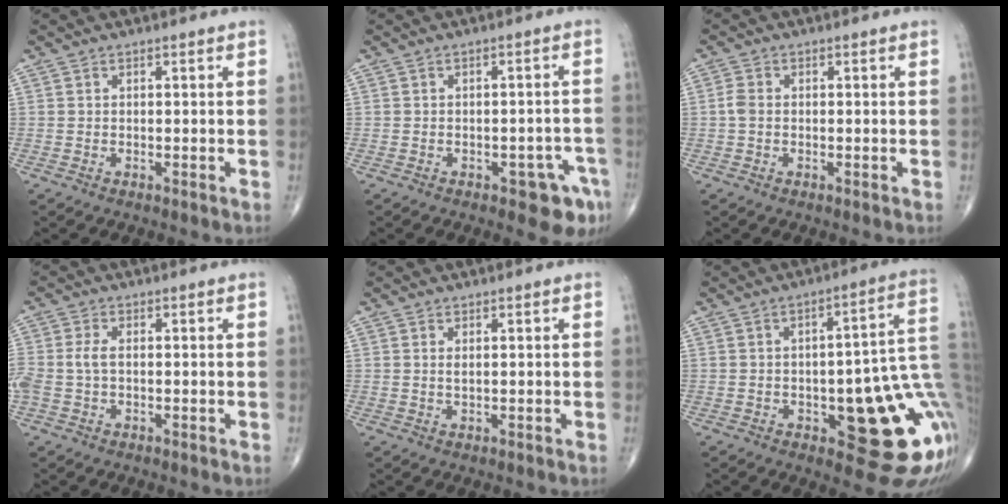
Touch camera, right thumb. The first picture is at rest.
{"total": 6.2, "force": [-3.3, 2.7, 4.6], "torque": [-0.033, 0.018, -0.036]}
{"total": 1.9, "force": [-0.2, 1.3, 1.4], "torque": [-0.029, 0.002, -0.008]}
{"total": 4.0, "force": [-0.2, 2.3, 3.3], "torque": [-0.096, 0.010, -0.004]}
{"total": 1.0, "force": [0.4, 0.3, 0.8], "torque": [-0.016, -0.002, 0.008]}
{"total": 19.8, "force": [-3.3, 6.9, 18.2], "torque": [-0.171, 0.023, -0.028]}